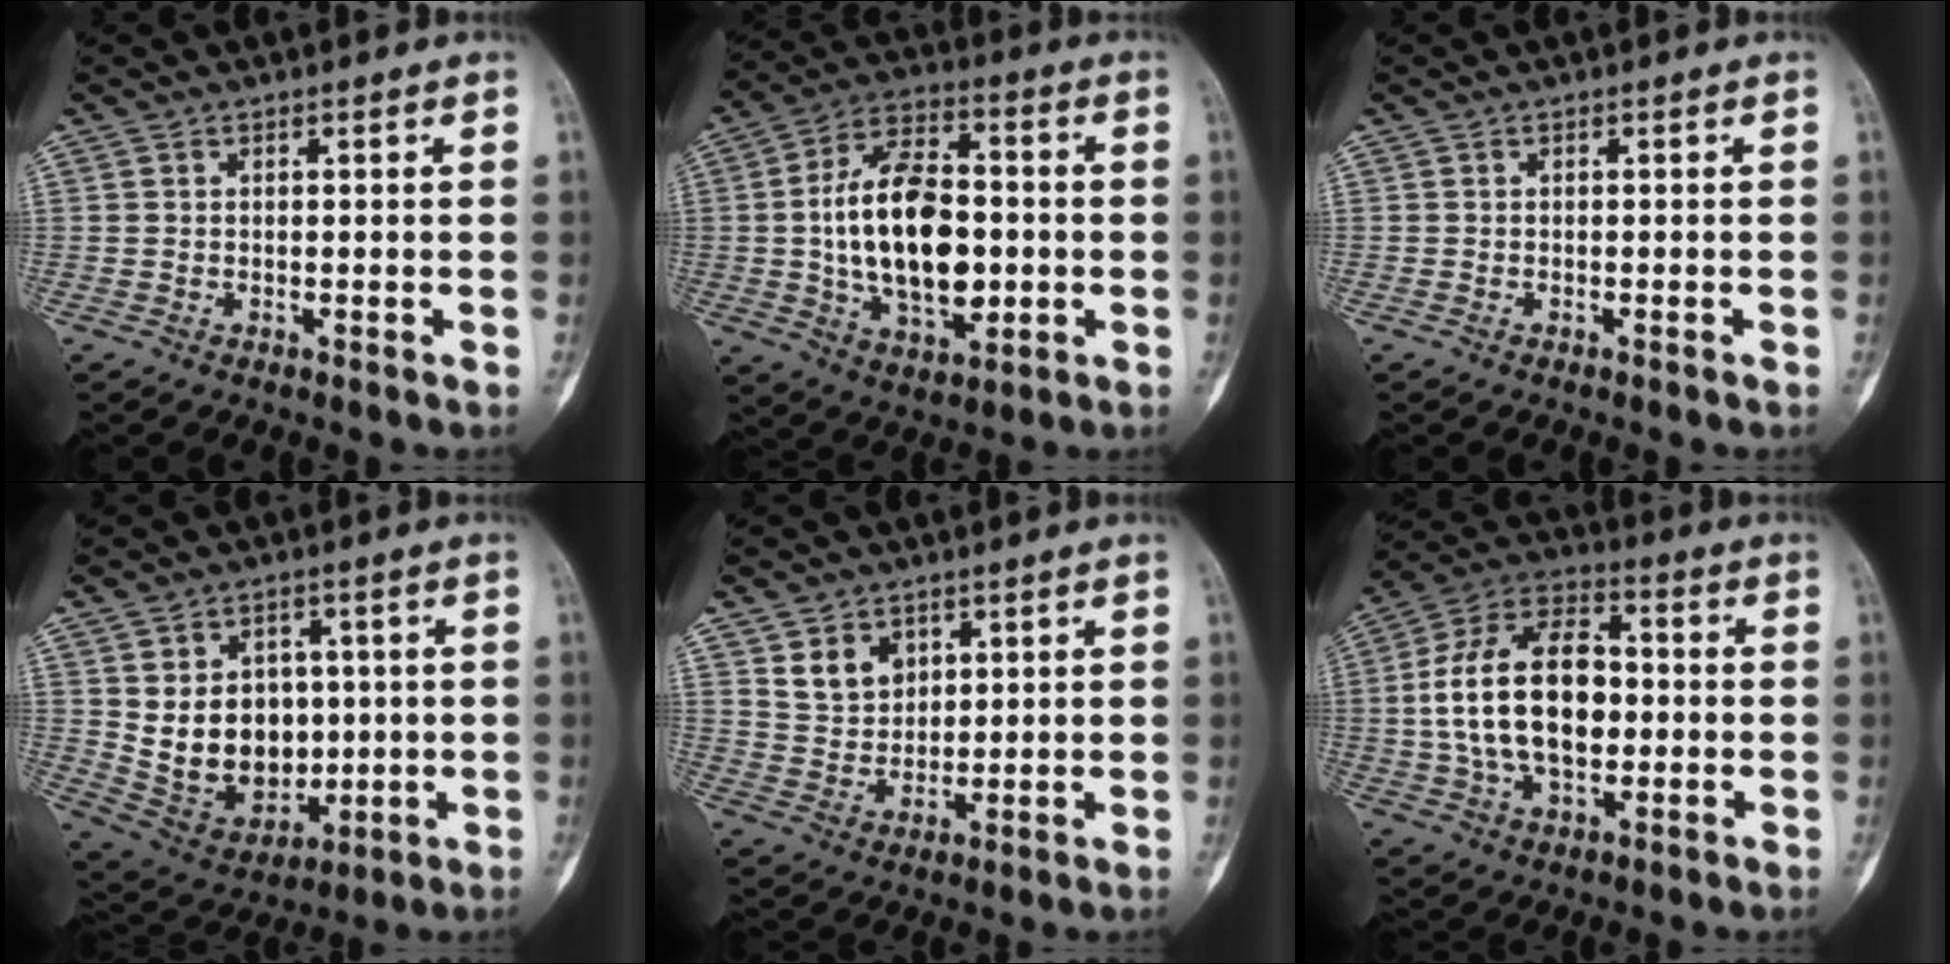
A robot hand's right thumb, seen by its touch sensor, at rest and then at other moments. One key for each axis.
{"total": 19.3, "fx": -0.9, "fy": 10.9, "fz": 15.9, "tx": -0.253, "ty": 0.014, "tz": -0.012}
{"total": 0.0}
{"total": 14.1, "fx": 1.0, "fy": 10.8, "fz": 8.9, "tx": -0.093, "ty": -0.007, "tz": 0.047}
{"total": 6.7, "fx": 3.3, "fy": 5.0, "fz": 2.9, "tx": -0.027, "ty": -0.024, "tz": 0.067}
{"total": 19.2, "fx": -0.3, "fy": 11.5, "fz": 15.4, "tx": -0.264, "ty": 0.026, "tz": -0.006}